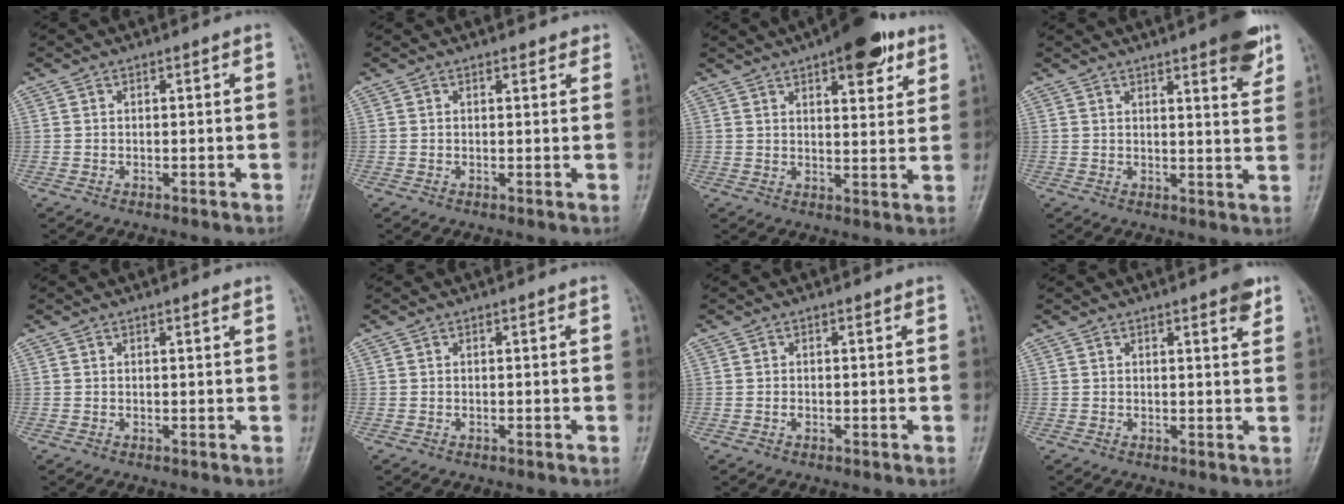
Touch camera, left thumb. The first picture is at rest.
{"total": 1.5, "force": [1.1, 0.8, 0.7], "torque": [0.000, -0.004, 0.010]}
{"total": 12.3, "force": [7.2, 4.7, 8.8], "torque": [-0.089, -0.026, 0.098]}
{"total": 8.0, "force": [5.0, 1.6, 6.0], "torque": [-0.064, -0.024, 0.061]}
{"total": 0.9, "force": [0.7, 0.1, 0.6], "torque": [-0.007, -0.001, 0.009]}
{"total": 0.0}
{"total": 0.6, "force": [0.0, 0.4, 0.4], "torque": [-0.005, 0.000, 0.000]}
{"total": 3.0, "force": [1.9, 0.6, 2.2], "torque": [-0.022, -0.009, 0.022]}